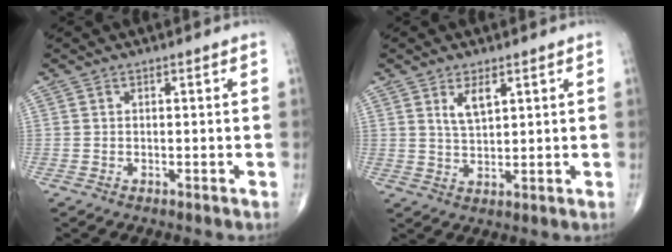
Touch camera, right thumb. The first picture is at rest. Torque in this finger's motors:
{"motor_torque": [-0.34, 0.38, 0.43, 0.30, 0.02]}